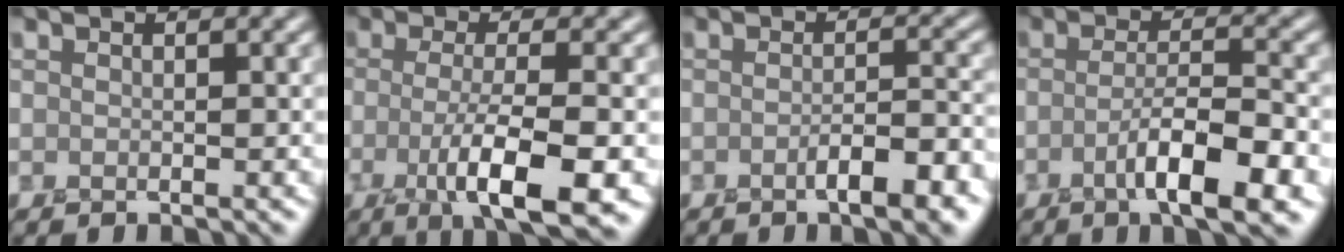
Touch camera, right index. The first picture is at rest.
{"total": 7.2, "force": [-2.0, 1.7, 6.7], "torque": [-0.105, 0.000, -0.039]}
{"total": 4.2, "force": [-1.7, 1.2, 3.7], "torque": [-0.055, 0.003, -0.028]}
{"total": 6.2, "force": [-2.2, 1.2, 5.6], "torque": [-0.089, 0.009, -0.042]}